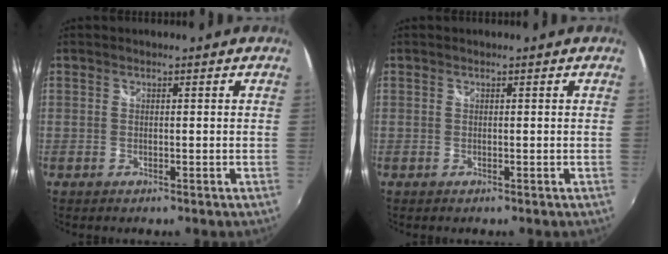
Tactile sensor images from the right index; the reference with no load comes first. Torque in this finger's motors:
{"motor_torque": [0.25, 0.20, 0.04, 0.01]}